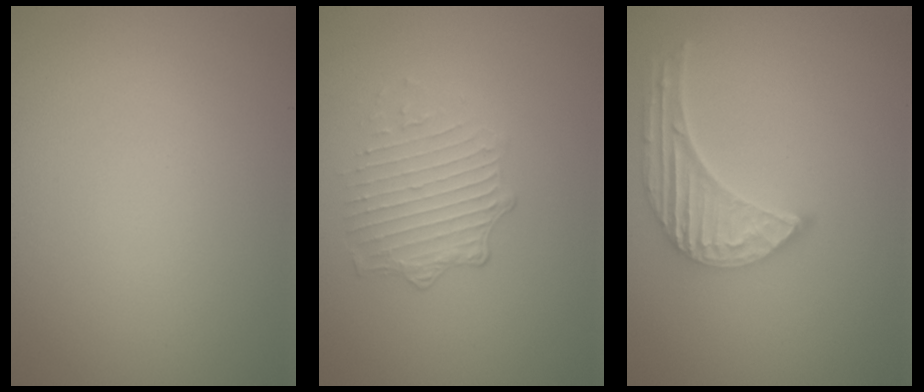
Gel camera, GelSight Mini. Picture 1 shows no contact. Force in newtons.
{"total": 2.3, "press": 1.6, "slide": 1.6}
{"total": 4.8, "press": 3.7, "slide": 3.0}